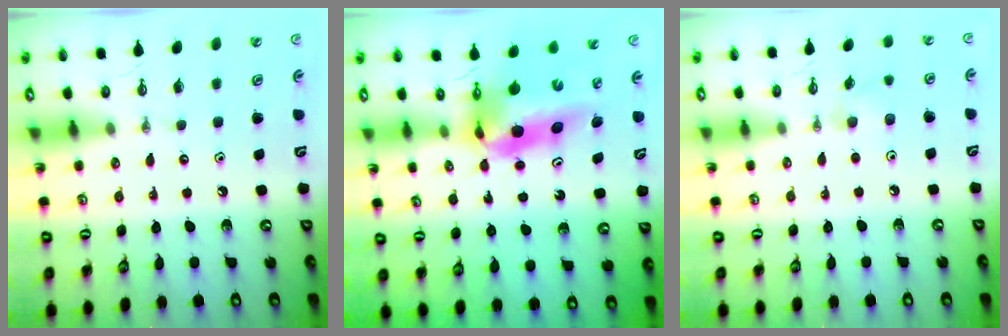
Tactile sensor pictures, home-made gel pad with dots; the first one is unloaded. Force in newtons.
{"total": 11.1, "press": 10.6, "slide": 3.2}
{"total": 4.7, "press": 4.6, "slide": 0.9}